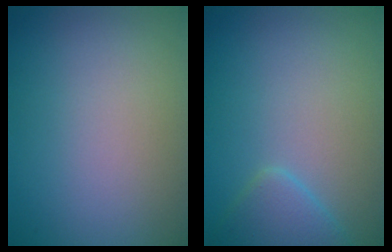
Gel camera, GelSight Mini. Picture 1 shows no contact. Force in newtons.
{"total": 2.3, "press": 2.3, "slide": 0.1}